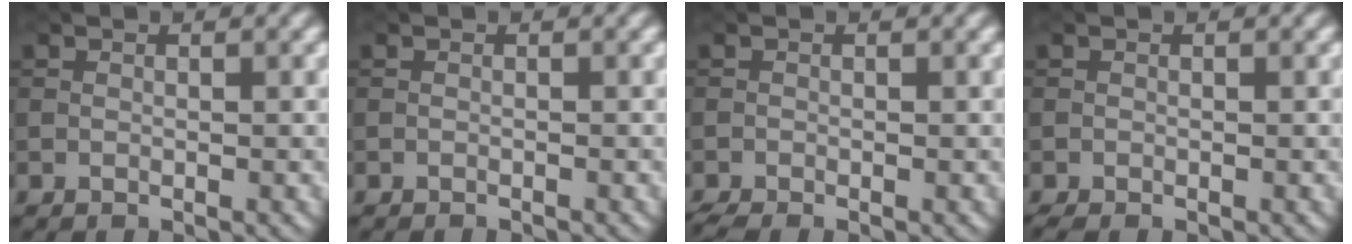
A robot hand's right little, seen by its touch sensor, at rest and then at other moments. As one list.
[{"total": 0.6, "force": [-0.6, -0.2, 0.0], "torque": [-0.001, -0.007, -0.014]}, {"total": 2.5, "force": [-1.8, 0.5, 1.6], "torque": [-0.029, -0.009, -0.039]}, {"total": 1.8, "force": [-1.3, 0.4, 1.1], "torque": [-0.024, -0.007, -0.026]}]